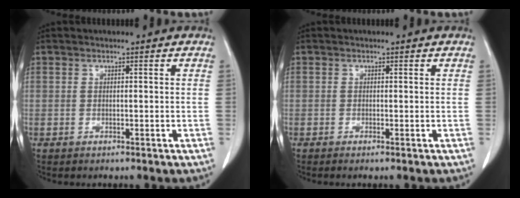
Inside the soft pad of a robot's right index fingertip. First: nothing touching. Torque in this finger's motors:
{"motor_torque": [-0.05, -0.13, -0.05, 0.00]}